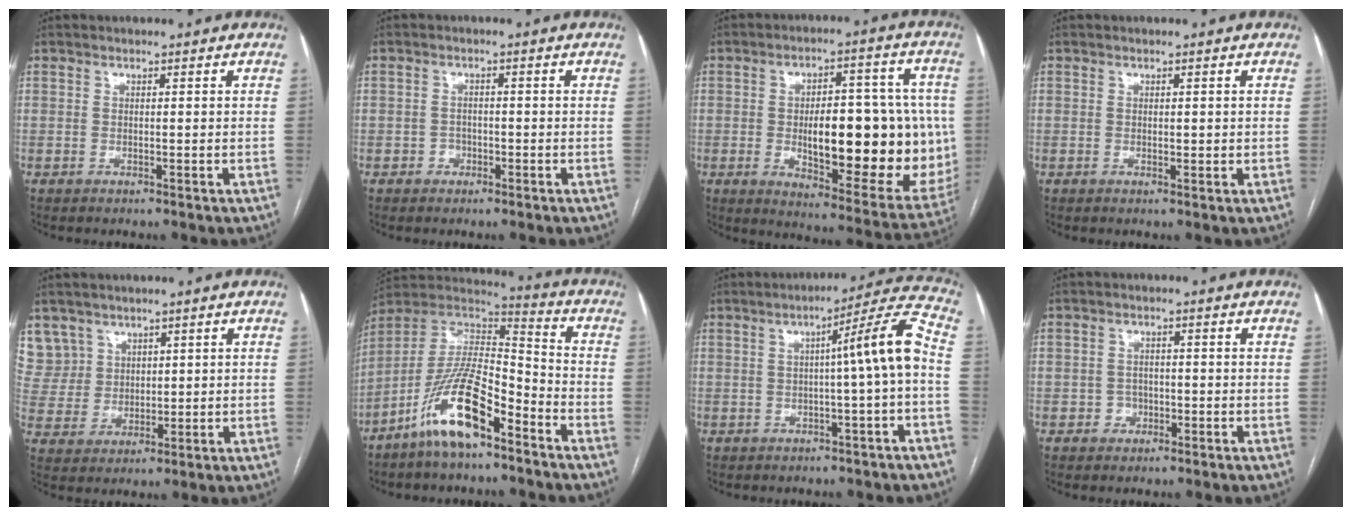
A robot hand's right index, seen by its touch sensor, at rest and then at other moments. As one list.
[{"total": 1.8, "force": [-0.7, 1.7, 0.4], "torque": [-0.003, 0.006, -0.010]}, {"total": 22.7, "force": [-1.5, 8.2, 21.1], "torque": [-0.248, 0.020, 0.003]}, {"total": 1.3, "force": [0.2, 0.7, 1.0], "torque": [-0.014, -0.003, 0.004]}, {"total": 8.1, "force": [5.1, 6.3, 0.0], "torque": [-0.004, 0.018, 0.115]}, {"total": 14.5, "force": [-8.8, 4.0, 10.9], "torque": [-0.215, 0.007, -0.162]}, {"total": 9.2, "force": [-0.3, -0.8, 9.1], "torque": [-0.125, 0.022, -0.006]}, {"total": 2.4, "force": [-0.8, 2.3, 0.4], "torque": [0.000, 0.008, -0.012]}]